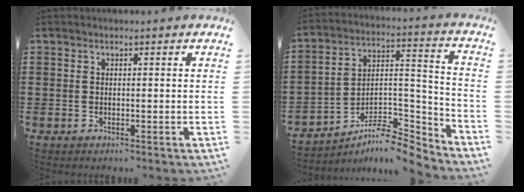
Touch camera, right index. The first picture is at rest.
{"total": 8.2, "force": [-7.2, 2.2, 3.2], "torque": [-0.049, 0.011, -0.139]}